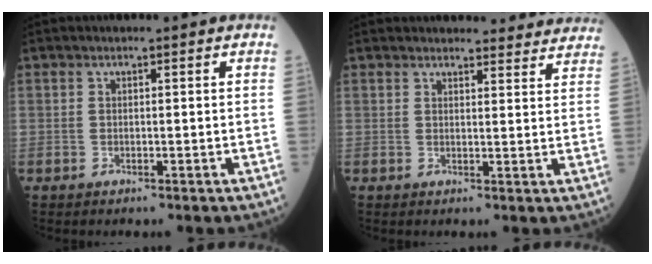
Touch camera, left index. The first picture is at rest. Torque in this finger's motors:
{"motor_torque": [0.93, -1.21, 0.49, 0.07]}